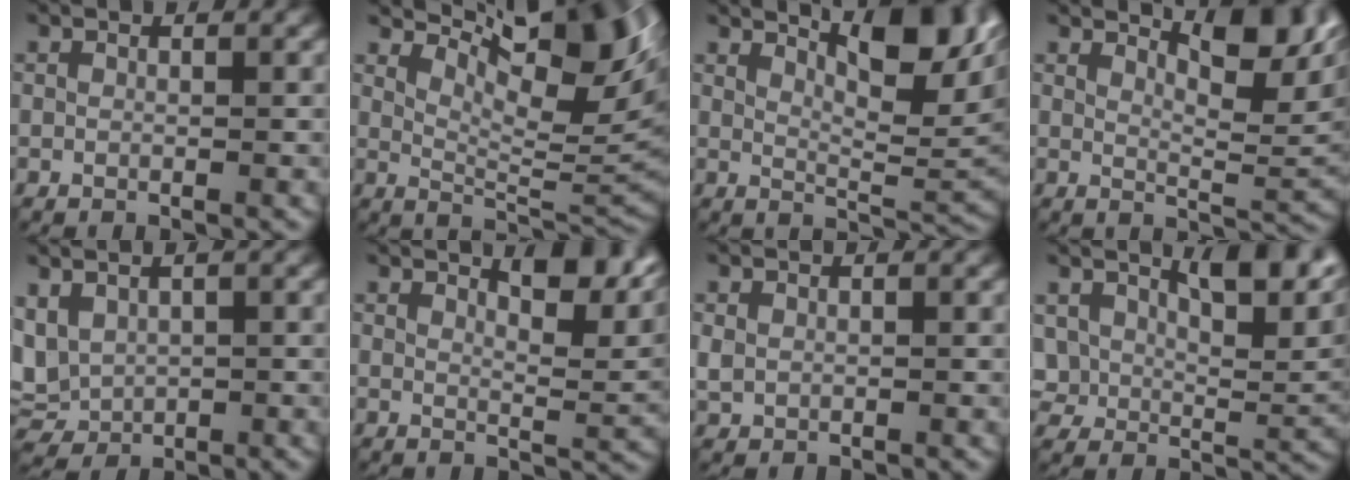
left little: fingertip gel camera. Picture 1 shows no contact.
{"total": 11.1, "force": [5.7, 3.5, 8.8], "torque": [-0.129, 0.004, 0.099]}
{"total": 9.7, "force": [4.8, 2.5, 8.0], "torque": [-0.115, 0.010, 0.080]}
{"total": 7.6, "force": [4.3, 1.9, 5.9], "torque": [-0.077, 0.005, 0.070]}
{"total": 4.2, "force": [0.8, 3.2, 2.5], "torque": [-0.061, -0.005, 0.021]}
{"total": 6.0, "force": [3.9, 1.8, 4.3], "torque": [-0.054, 0.002, 0.055]}
{"total": 1.1, "force": [0.1, 0.9, 0.5], "torque": [-0.014, -0.001, 0.005]}
{"total": 8.6, "force": [5.0, 4.3, 5.5], "torque": [-0.094, -0.003, 0.085]}